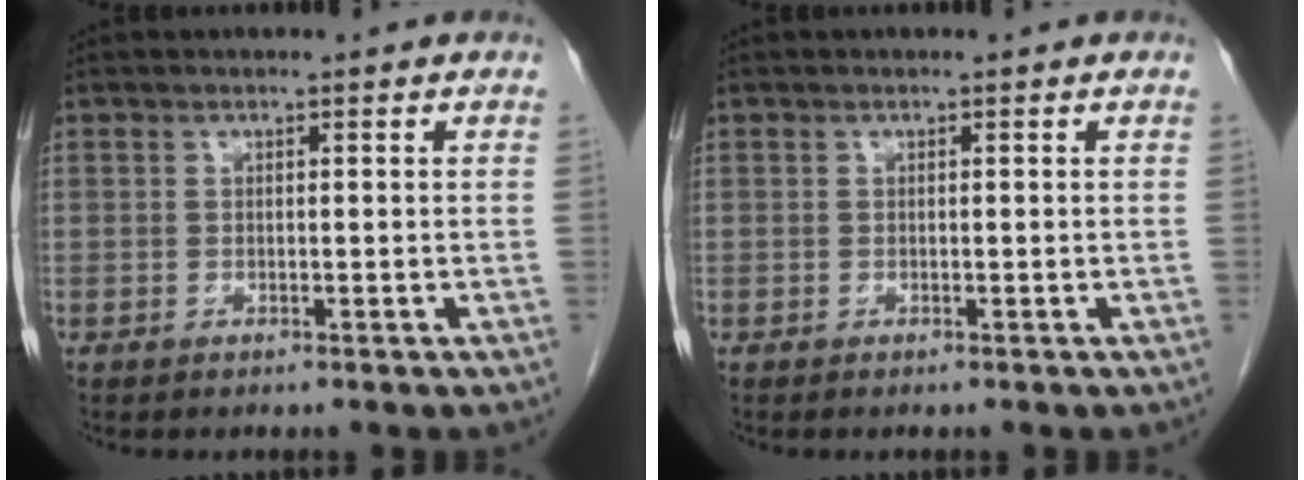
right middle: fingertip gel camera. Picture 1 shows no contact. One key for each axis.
{"total": 0.0}